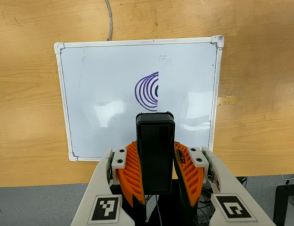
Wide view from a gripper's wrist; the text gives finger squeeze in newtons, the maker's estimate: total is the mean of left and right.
{"total": 6.1, "left": 5.4, "right": 6.8}